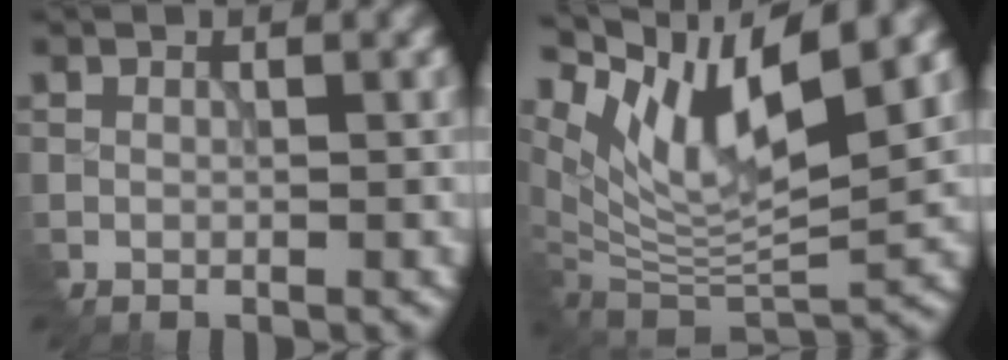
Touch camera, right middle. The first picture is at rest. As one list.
[{"total": 10.2, "force": [4.7, 3.7, 8.3], "torque": [-0.162, 0.000, 0.100]}]